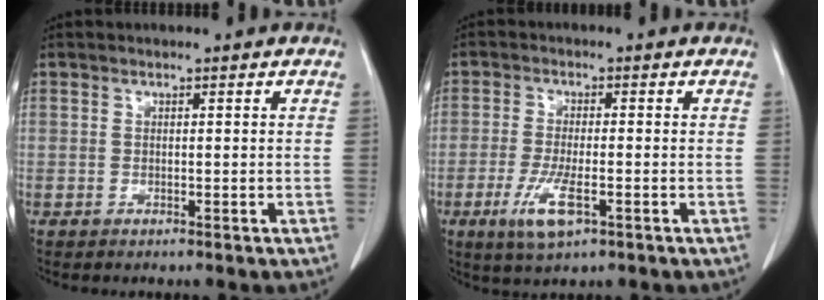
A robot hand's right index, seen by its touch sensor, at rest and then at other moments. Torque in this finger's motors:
{"motor_torque": [0.88, -0.50, 0.17, 0.09]}